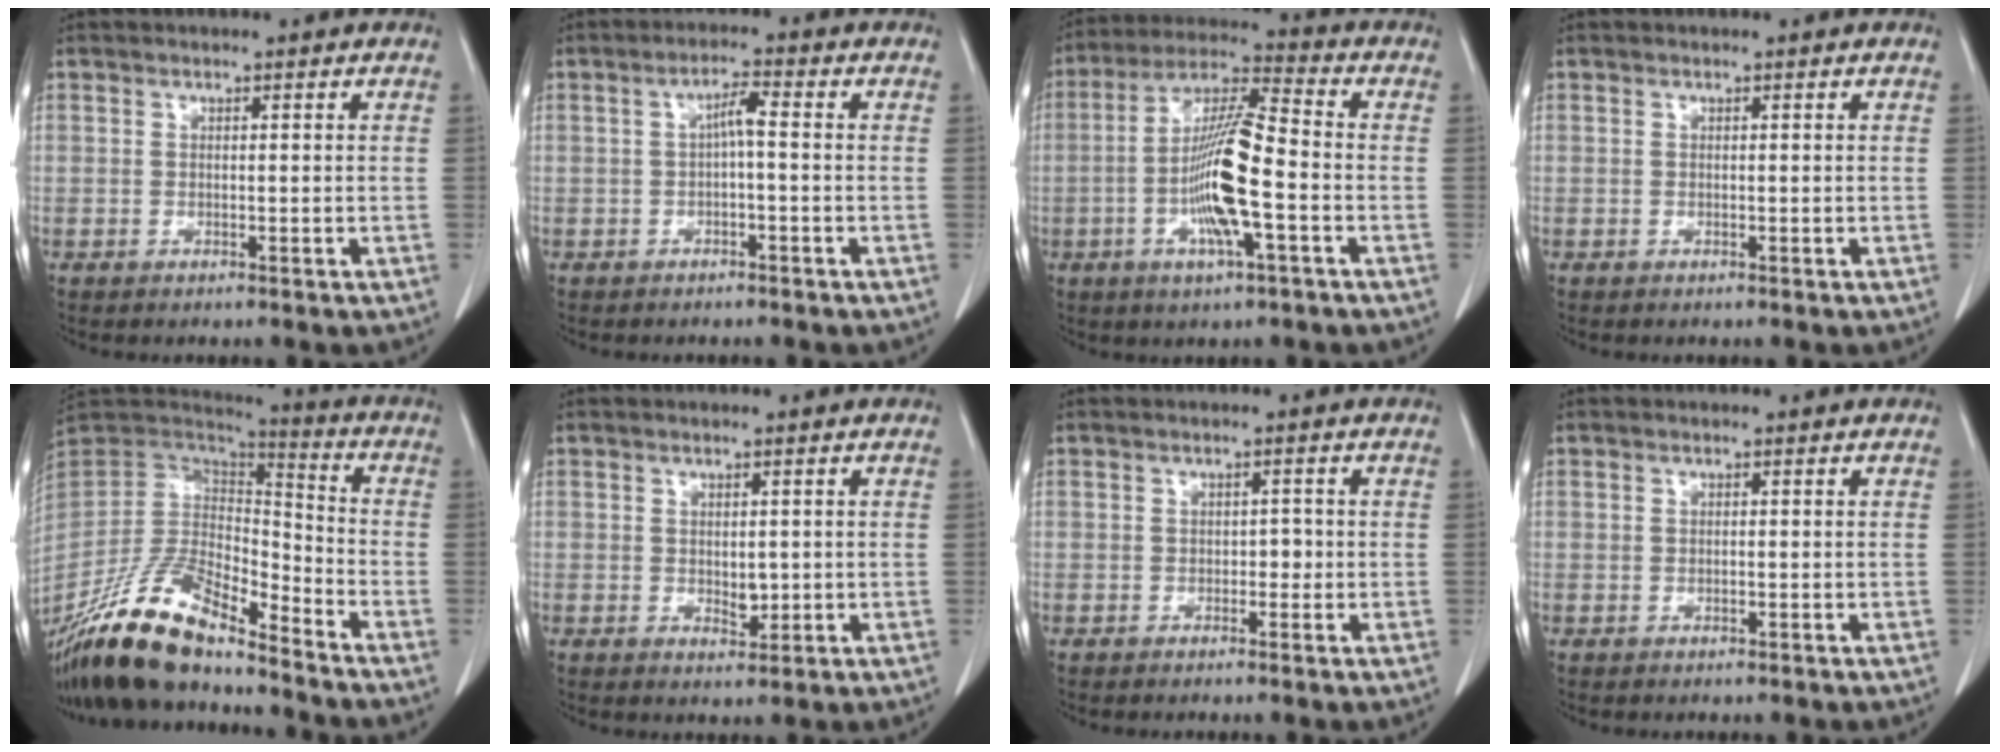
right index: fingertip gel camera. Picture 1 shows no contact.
{"total": 2.9, "force": [-0.2, 0.4, 2.9], "torque": [-0.050, 0.010, -0.003]}
{"total": 12.9, "force": [-3.1, 1.3, 12.5], "torque": [-0.240, 0.003, -0.060]}
{"total": 0.0}
{"total": 19.9, "force": [-16.0, 5.1, 10.7], "torque": [-0.227, -0.008, -0.303]}
{"total": 2.2, "force": [0.0, 1.2, 1.9], "torque": [-0.027, -0.003, 0.008]}
{"total": 1.4, "force": [-0.3, 0.9, 1.0], "torque": [-0.004, 0.006, -0.003]}
{"total": 0.0}